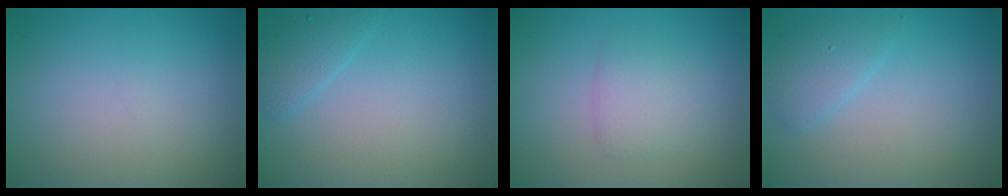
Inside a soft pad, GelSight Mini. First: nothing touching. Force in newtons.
{"total": 1.4, "press": 1.4, "slide": 0.1}
{"total": 2.0, "press": 2.0, "slide": 0.1}
{"total": 1.9, "press": 1.9, "slide": 0.2}